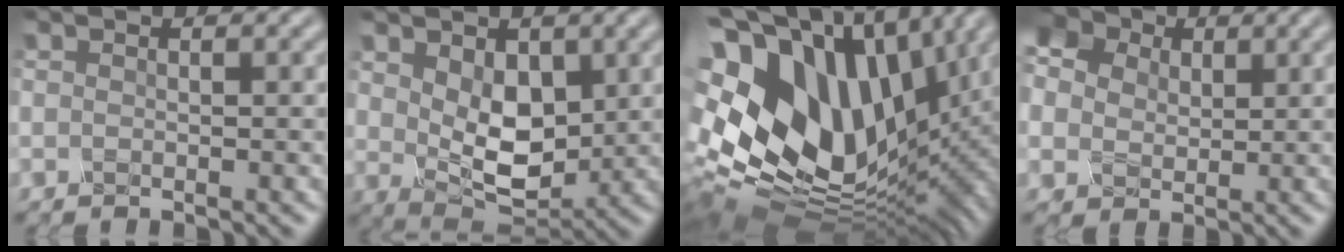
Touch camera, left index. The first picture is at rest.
{"total": 5.4, "force": [1.1, 3.4, 4.0], "torque": [-0.075, -0.007, 0.028]}
{"total": 18.4, "force": [2.7, 13.2, 12.6], "torque": [-0.247, -0.026, 0.097]}
{"total": 10.0, "force": [4.1, 7.8, 4.7], "torque": [-0.107, 0.038, 0.060]}